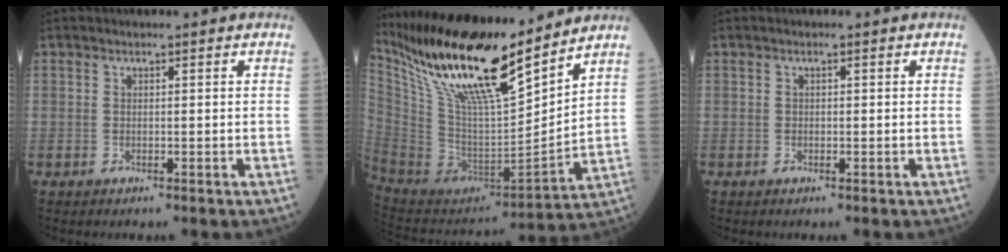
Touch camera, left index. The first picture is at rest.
{"total": 23.3, "force": [18.0, 3.0, 14.4], "torque": [-0.273, -0.005, 0.336]}
{"total": 0.0}